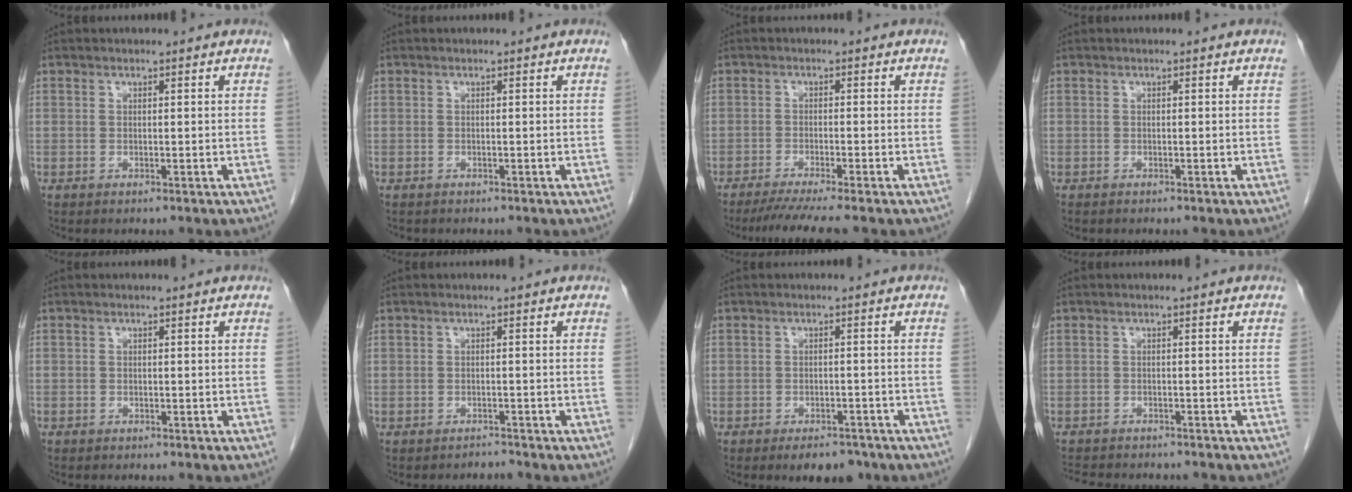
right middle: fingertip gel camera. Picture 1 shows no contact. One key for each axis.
{"total": 0.6, "fx": -0.6, "fy": 0.2, "fz": 0.1, "tx": -0.008, "ty": 0.000, "tz": -0.010}
{"total": 6.4, "fx": -5.3, "fy": -0.9, "fz": 3.4, "tx": -0.044, "ty": -0.017, "tz": -0.085}
{"total": 0.6, "fx": -0.6, "fy": 0.1, "fz": 0.2, "tx": -0.005, "ty": -0.001, "tz": -0.011}
{"total": 0.6, "fx": -0.4, "fy": 0.5, "fz": 0.0, "tx": -0.009, "ty": 0.002, "tz": -0.008}
{"total": 1.1, "fx": -1.0, "fy": 0.0, "fz": -0.6, "tx": 0.013, "ty": -0.006, "tz": -0.015}
{"total": 4.6, "fx": -3.5, "fy": 2.1, "fz": 2.2, "tx": -0.023, "ty": 0.001, "tz": -0.045}
{"total": 8.1, "fx": -7.4, "fy": 2.0, "fz": 2.7, "tx": -0.043, "ty": -0.003, "tz": -0.103}